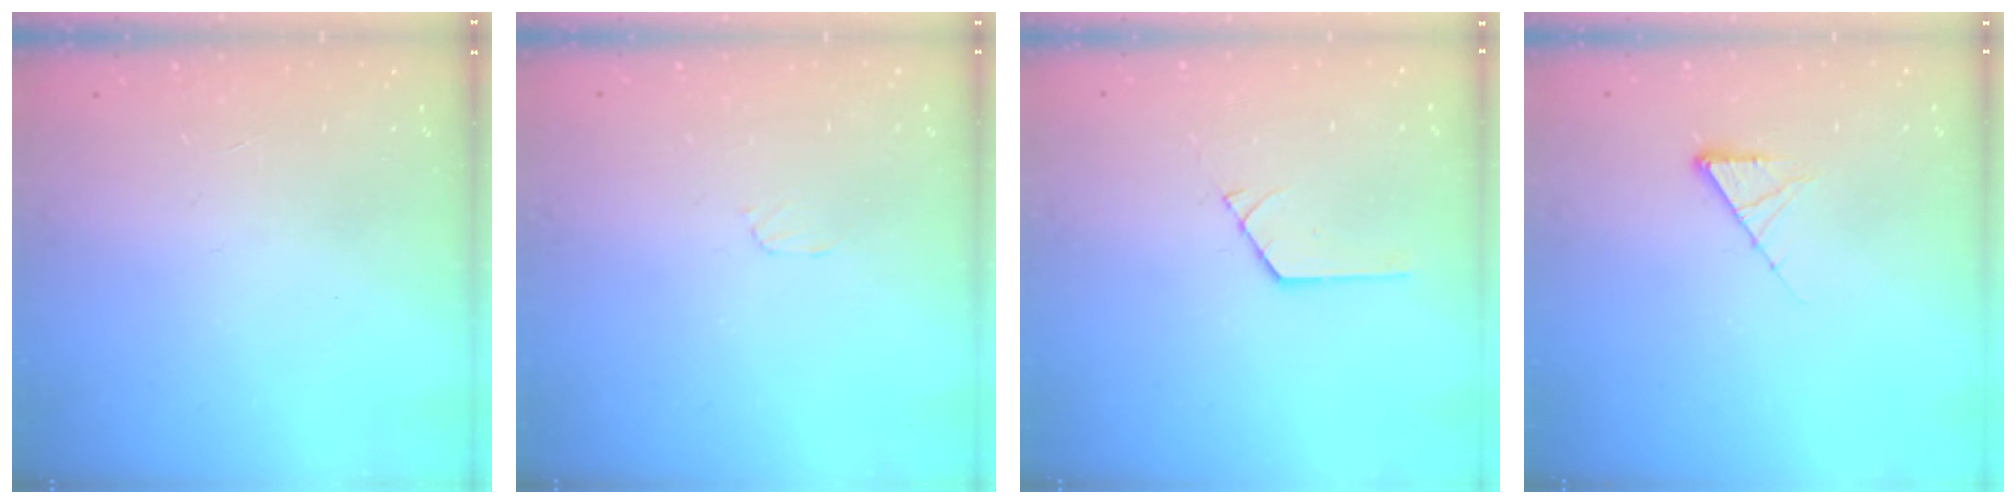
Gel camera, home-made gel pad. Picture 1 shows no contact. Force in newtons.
{"total": 3.2, "press": 3.2, "slide": 0.5}
{"total": 1.2, "press": 1.2, "slide": 0.1}
{"total": 6.1, "press": 6.0, "slide": 0.8}